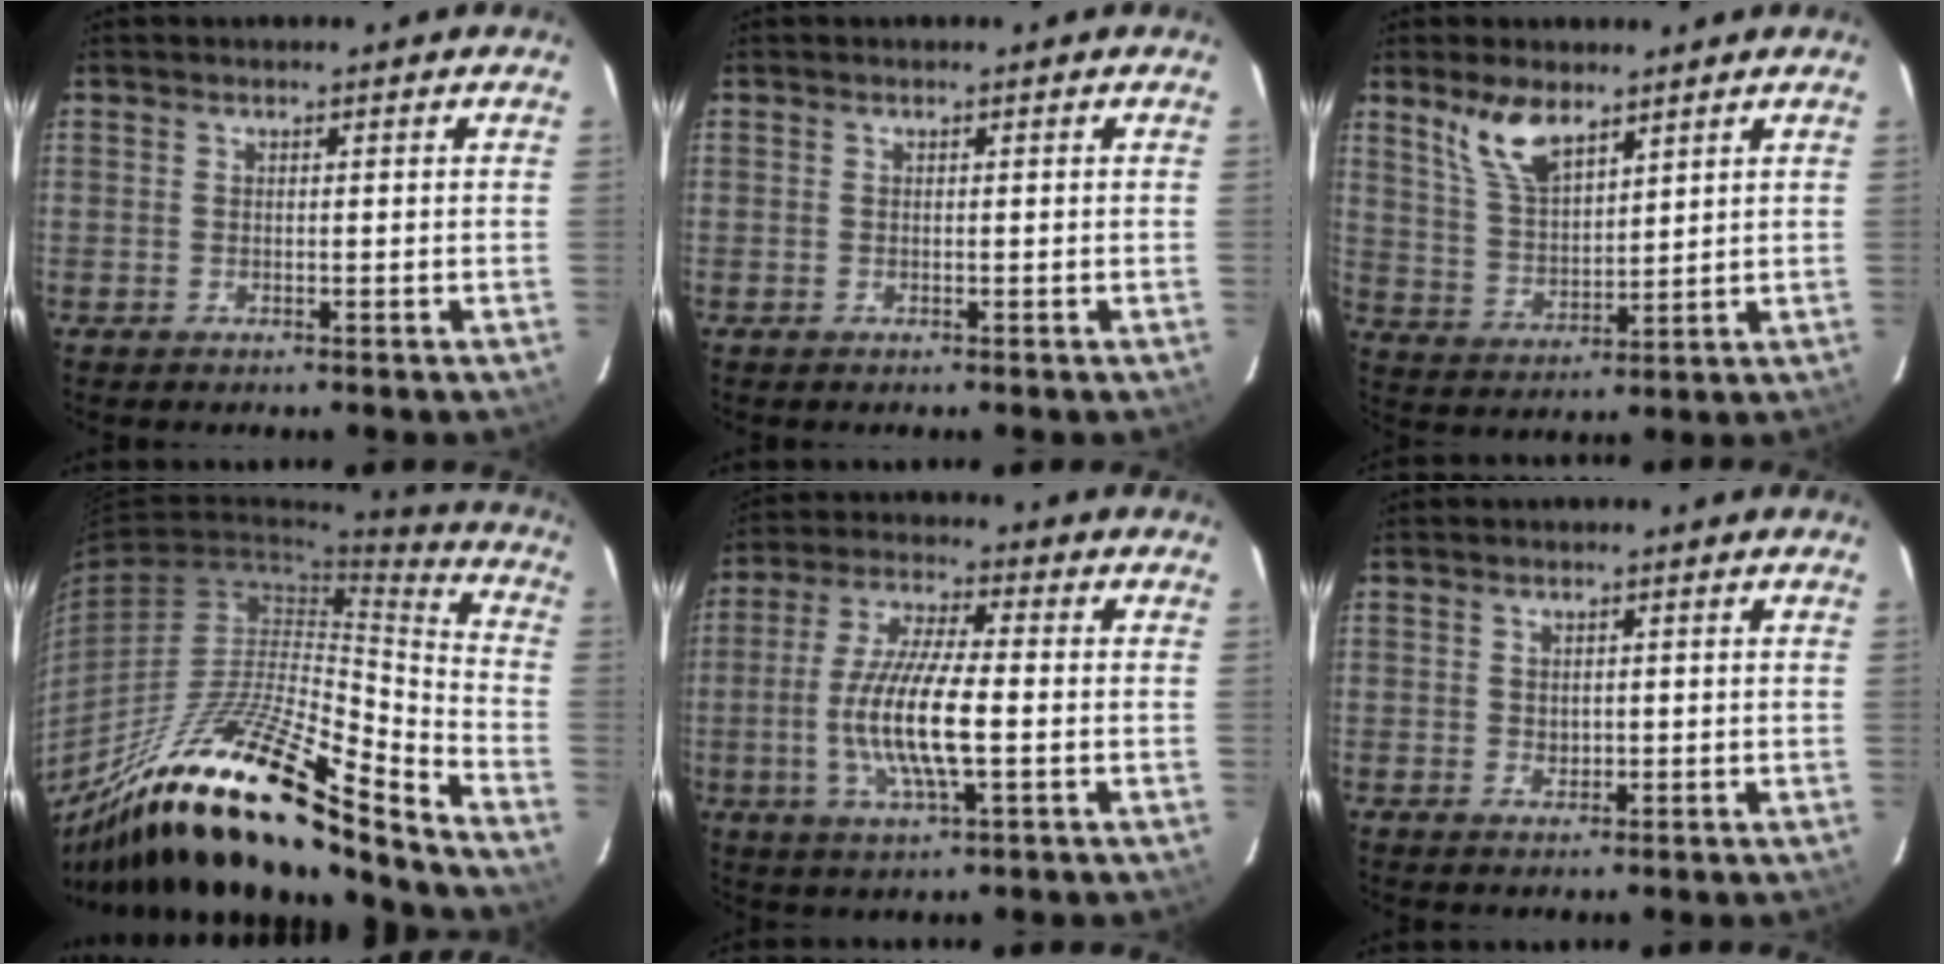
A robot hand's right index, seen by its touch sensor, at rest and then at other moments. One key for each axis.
{"total": 0.0}
{"total": 8.8, "fx": 6.0, "fy": 3.5, "fz": 5.4, "tx": -0.104, "ty": 0.008, "tz": 0.129}
{"total": 27.2, "fx": -19.6, "fy": 5.1, "fz": 18.3, "tx": -0.300, "ty": -0.030, "tz": -0.334}
{"total": 12.8, "fx": -2.2, "fy": 2.9, "fz": 12.3, "tx": -0.248, "ty": -0.006, "tz": -0.042}
{"total": 1.5, "fx": 0.1, "fy": 1.3, "fz": 0.6, "tx": -0.007, "ty": 0.001, "tz": 0.006}